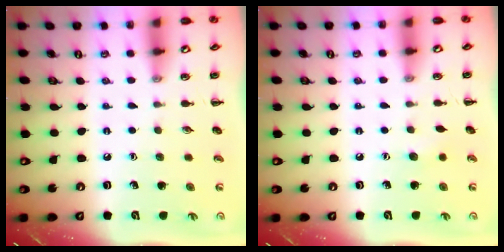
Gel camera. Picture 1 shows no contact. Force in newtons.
{"total": 3.5, "press": 3.4, "slide": 1.0}